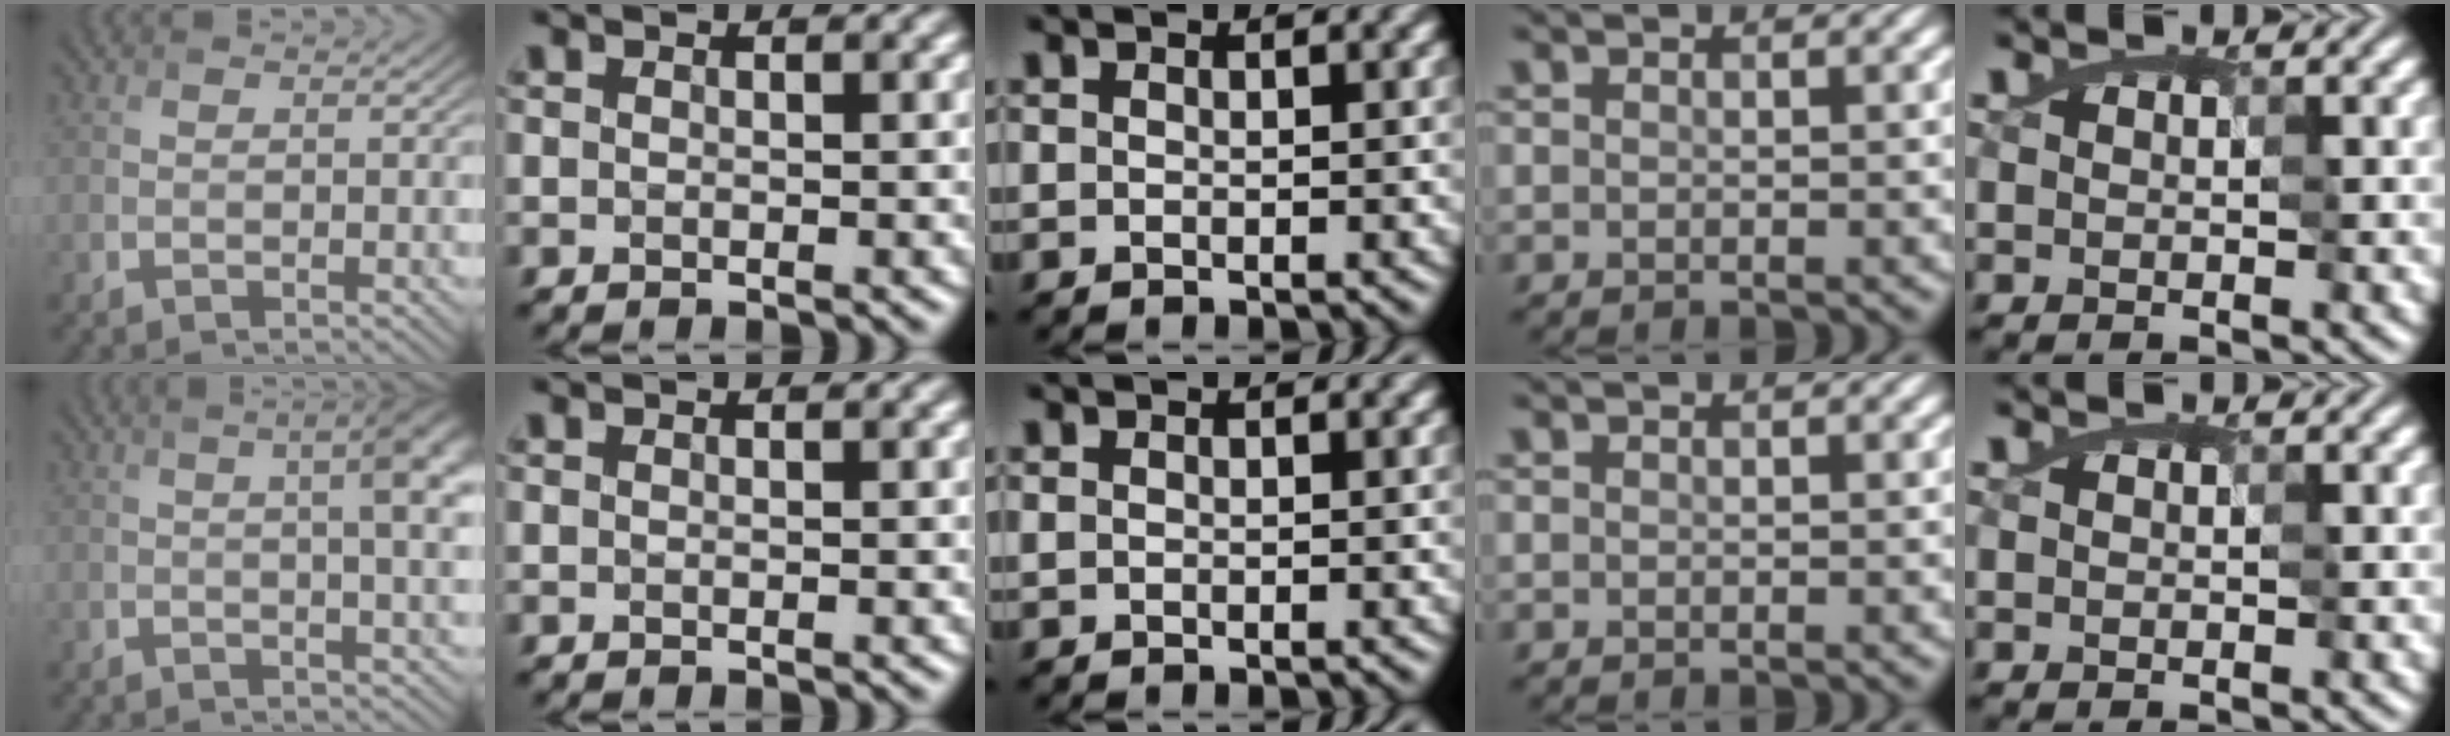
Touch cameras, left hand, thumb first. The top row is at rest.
{"thumb": {"total": 7.1, "force": [1.4, 2.1, 6.6], "torque": [-0.083, 0.016, 0.017]}}